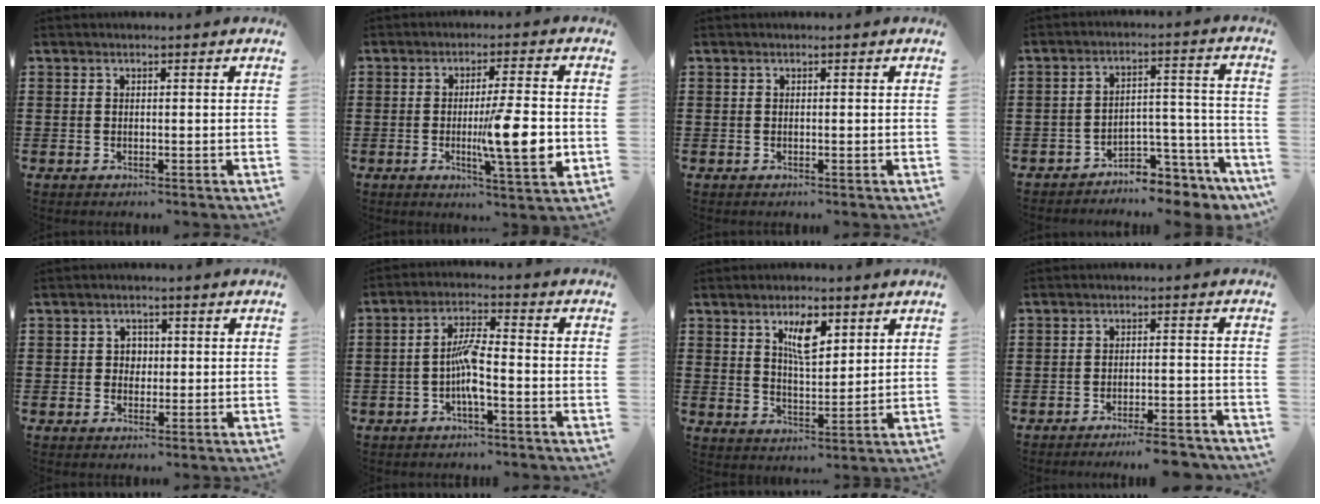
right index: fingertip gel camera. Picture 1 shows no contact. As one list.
[{"total": 11.1, "force": [-1.5, 1.6, 10.9], "torque": [-0.162, -0.019, -0.028]}, {"total": 0.0}, {"total": 5.3, "force": [-4.9, 1.4, 1.4], "torque": [-0.024, 0.012, -0.098]}, {"total": 2.0, "force": [0.1, 1.8, 0.9], "torque": [-0.024, 0.008, -0.001]}, {"total": 5.6, "force": [-1.6, 1.2, 5.2], "torque": [-0.115, -0.002, -0.037]}, {"total": 6.4, "force": [3.2, 2.4, 4.9], "torque": [-0.090, 0.001, 0.053]}, {"total": 4.1, "force": [-3.8, -0.1, 1.5], "torque": [-0.026, -0.005, -0.074]}]